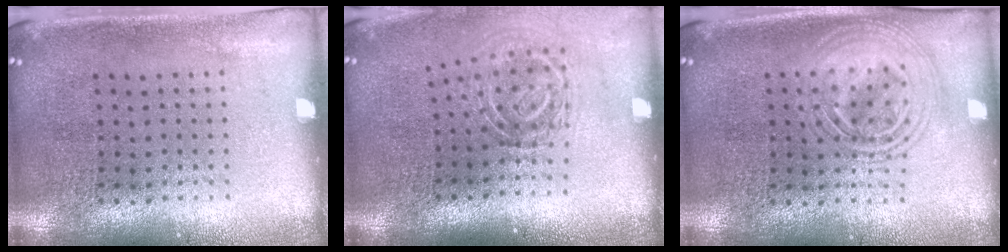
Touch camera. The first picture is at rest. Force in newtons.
{"total": 1.9, "press": 1.2, "slide": 1.5}
{"total": 2.8, "press": 2.8, "slide": 0.4}